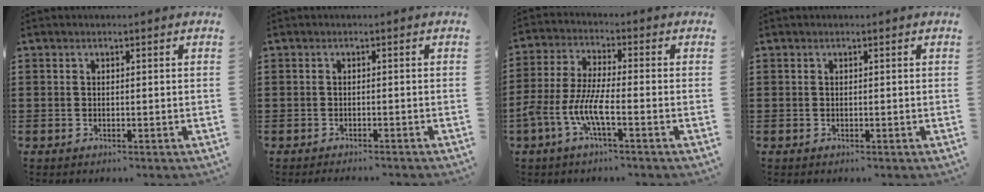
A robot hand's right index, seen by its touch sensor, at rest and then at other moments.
{"total": 1.0, "force": [-1.0, -0.2, -0.1], "torque": [-0.002, -0.001, -0.020]}
{"total": 7.1, "force": [-3.6, 1.4, 6.0], "torque": [-0.147, -0.016, -0.076]}
{"total": 0.0}